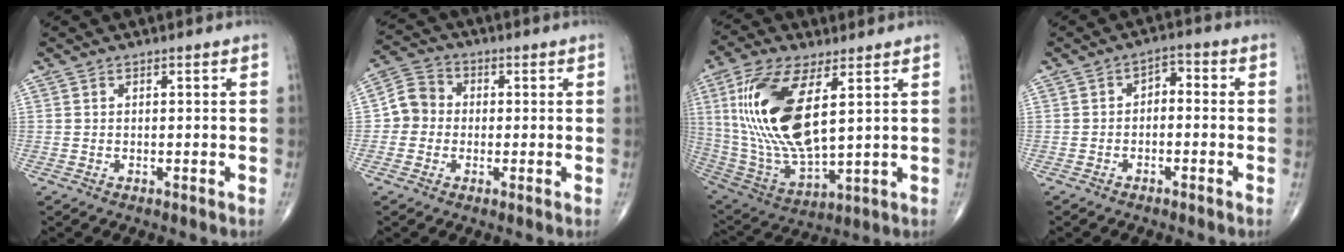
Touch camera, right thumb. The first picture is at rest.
{"total": 5.8, "force": [-0.6, 5.4, 2.1], "torque": [-0.020, 0.019, -0.026]}
{"total": 21.1, "force": [5.2, 8.8, 18.5], "torque": [-0.391, -0.028, 0.107]}
{"total": 3.4, "force": [-0.7, 2.2, 2.5], "torque": [-0.027, 0.027, -0.021]}